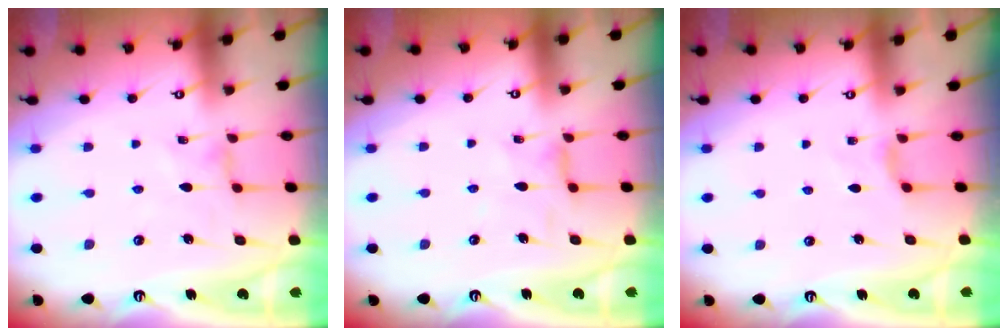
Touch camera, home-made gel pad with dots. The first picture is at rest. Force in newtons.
{"total": 3.5, "press": 3.5, "slide": 0.4}
{"total": 2.7, "press": 2.6, "slide": 0.6}